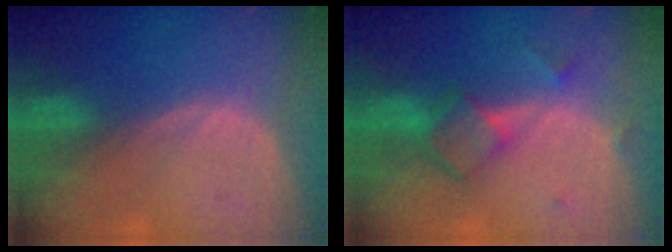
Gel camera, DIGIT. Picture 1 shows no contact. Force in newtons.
{"total": 5.9, "press": 5.0, "slide": 3.2}